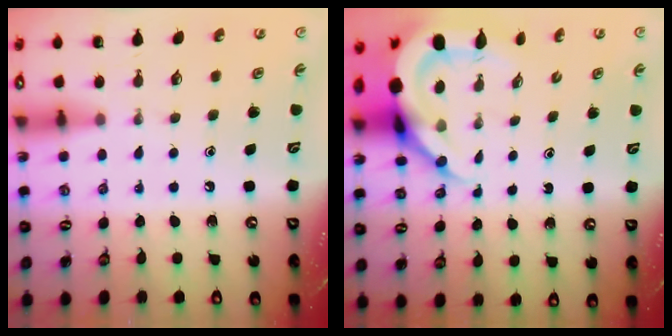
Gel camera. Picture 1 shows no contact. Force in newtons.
{"total": 9.9, "press": 9.9, "slide": 1.0}